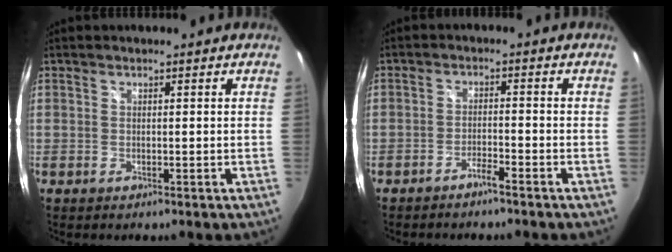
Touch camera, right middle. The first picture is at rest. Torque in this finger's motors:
{"motor_torque": [-0.38, 0.03, 0.01, 0.00]}